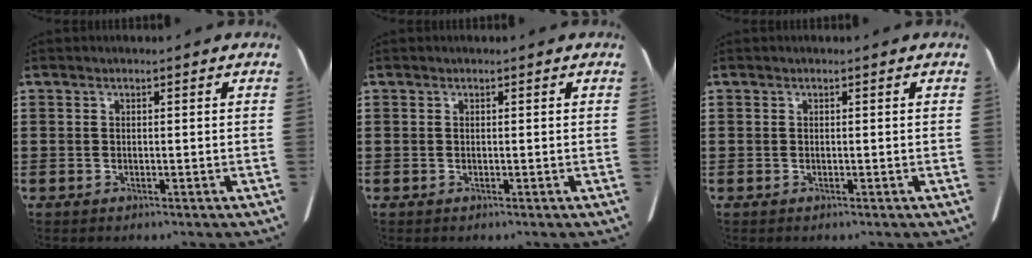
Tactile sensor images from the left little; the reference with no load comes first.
{"total": 0.0}
{"total": 0.0}